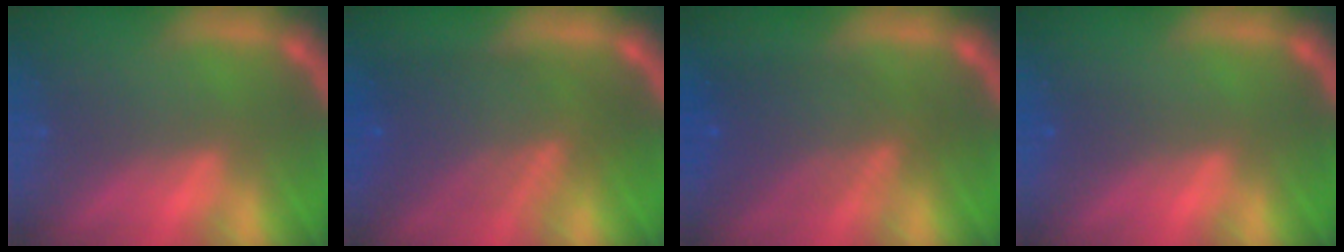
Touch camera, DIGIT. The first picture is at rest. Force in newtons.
{"total": 8.1}
{"total": 6.0}
{"total": 1.0}